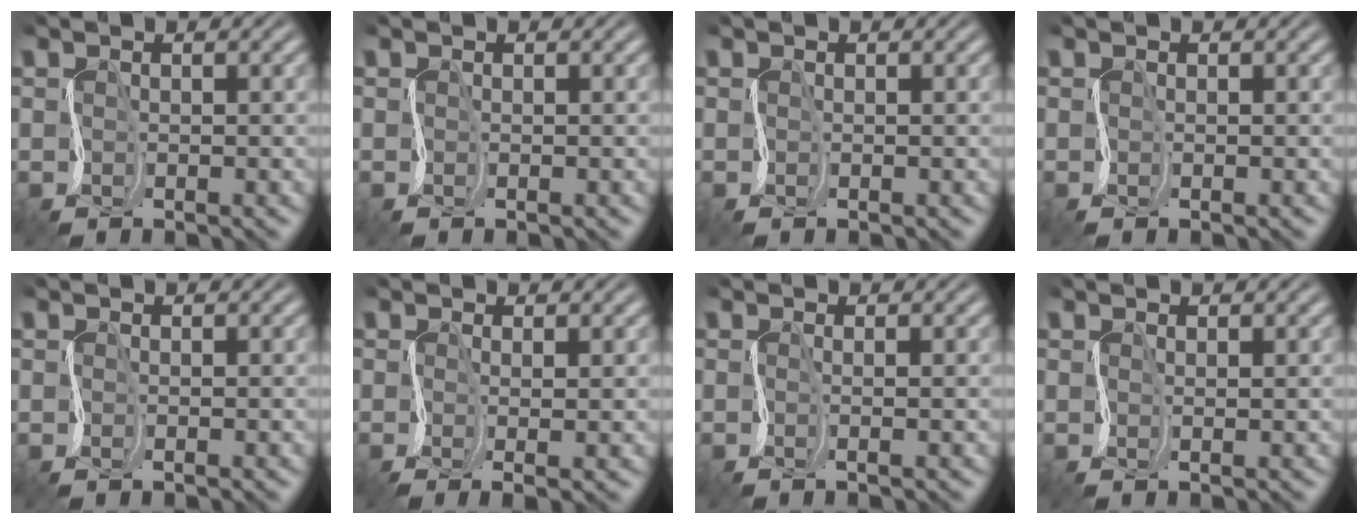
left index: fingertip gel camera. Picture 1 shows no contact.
{"total": 0.0}
{"total": 0.0}
{"total": 0.0}
{"total": 0.0}
{"total": 1.6, "force": [0.1, 0.3, 1.6], "torque": [-0.032, -0.003, 0.005]}
{"total": 1.0, "force": [0.5, 0.4, 0.8], "torque": [-0.003, 0.001, 0.005]}
{"total": 0.9, "force": [0.8, -0.3, -0.2], "torque": [-0.002, 0.007, 0.016]}